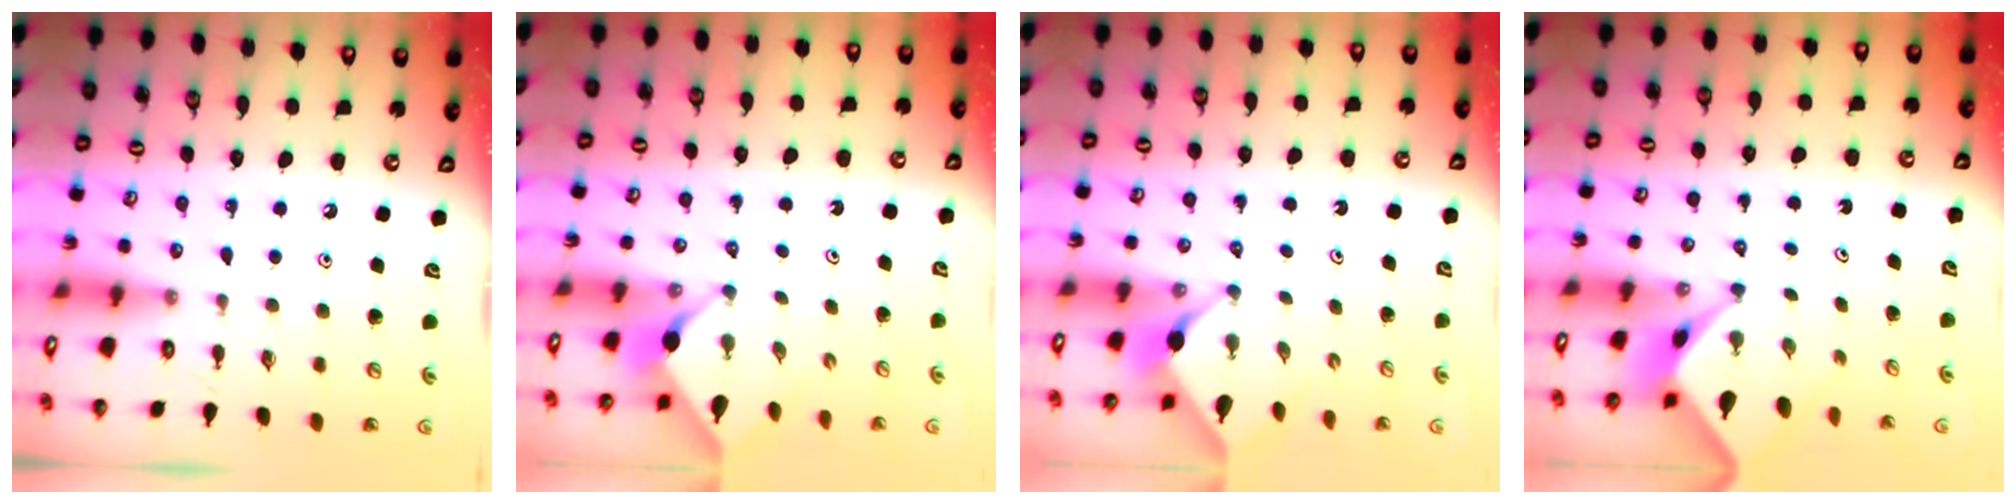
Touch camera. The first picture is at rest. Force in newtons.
{"total": 2.4, "press": 2.4, "slide": 0.3}
{"total": 2.5, "press": 2.5, "slide": 0.3}
{"total": 2.4, "press": 2.4, "slide": 0.1}